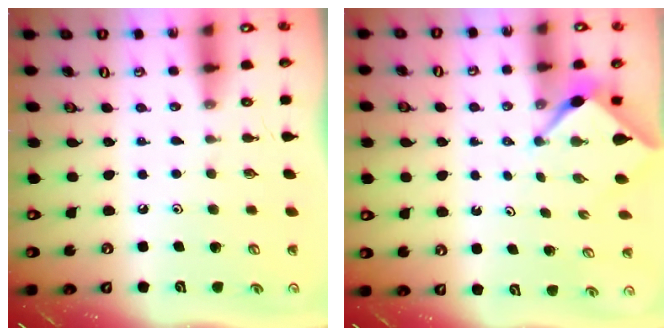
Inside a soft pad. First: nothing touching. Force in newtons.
{"total": 2.3, "press": 2.3, "slide": 0.3}